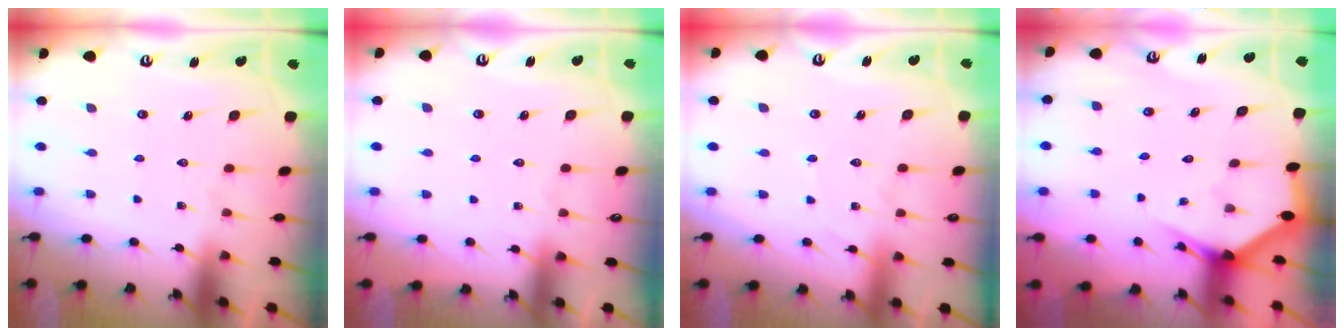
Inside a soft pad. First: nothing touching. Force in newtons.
{"total": 4.2, "press": 4.2, "slide": 0.7}
{"total": 2.9, "press": 2.8, "slide": 0.4}
{"total": 2.8, "press": 2.8, "slide": 0.1}